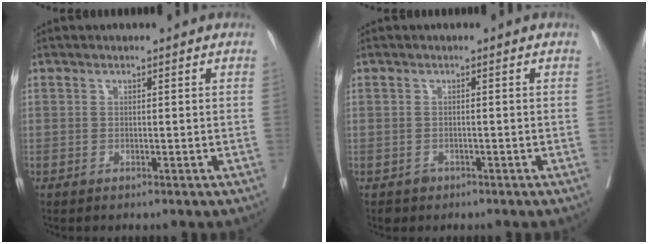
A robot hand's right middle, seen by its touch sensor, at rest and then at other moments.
{"total": 1.5, "force": [-0.9, 1.1, 0.0], "torque": [0.000, 0.004, -0.014]}